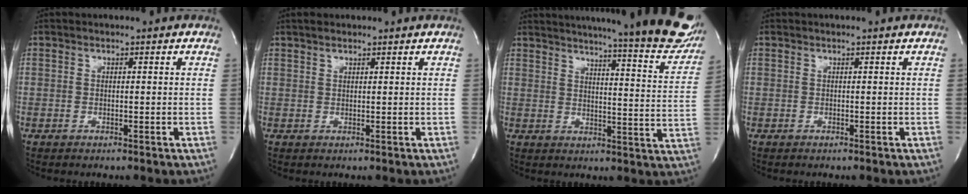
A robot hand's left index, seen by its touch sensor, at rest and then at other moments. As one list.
[{"total": 1.5, "force": [1.2, 0.5, 0.7], "torque": [-0.016, 0.001, 0.021]}, {"total": 26.3, "force": [22.7, 2.6, 13.0], "torque": [-0.186, -0.068, 0.265]}, {"total": 0.0}]